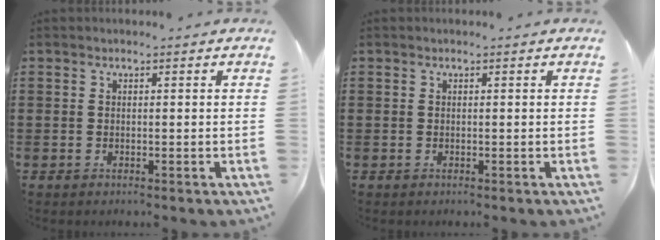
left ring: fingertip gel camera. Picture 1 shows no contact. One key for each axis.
{"total": 0.0}